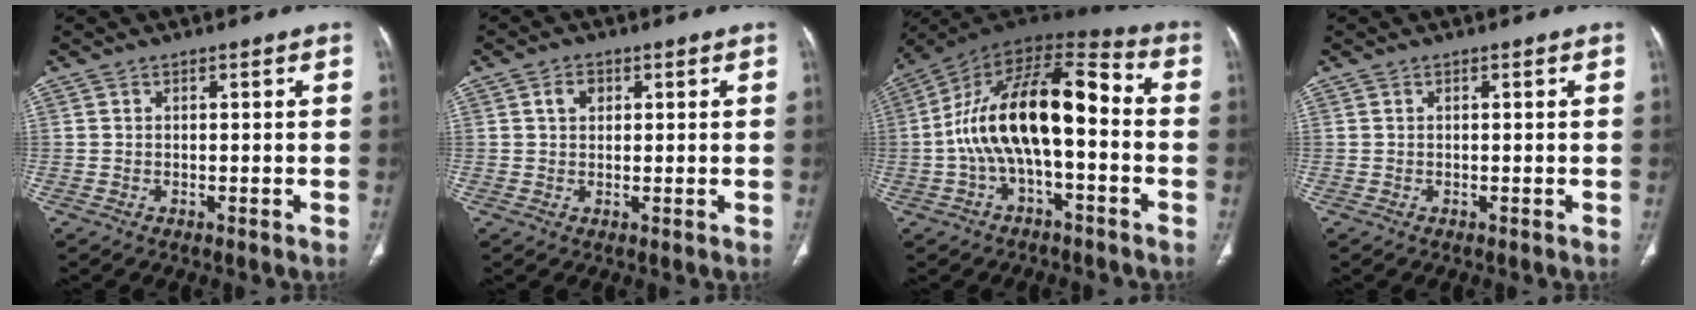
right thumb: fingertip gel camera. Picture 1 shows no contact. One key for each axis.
{"total": 2.8, "fx": 1.0, "fy": 2.1, "fz": 1.6, "tx": -0.020, "ty": 0.002, "tz": 0.017}
{"total": 18.9, "fx": -1.9, "fy": 8.5, "fz": 16.8, "tx": -0.289, "ty": 0.059, "tz": -0.037}
{"total": 0.0}